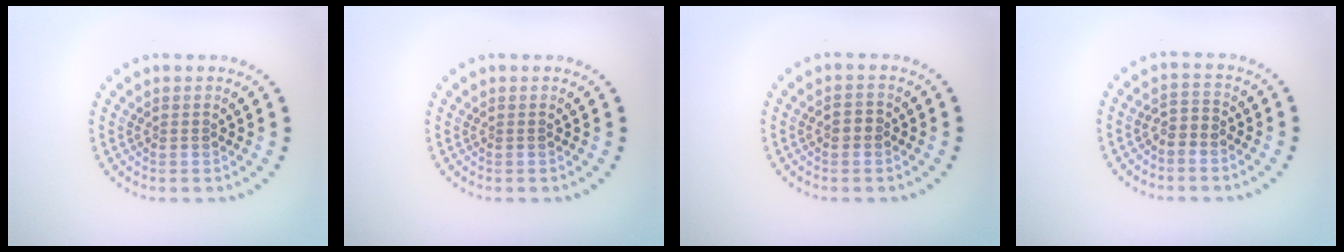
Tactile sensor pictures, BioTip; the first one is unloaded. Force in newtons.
{"total": 0.0}
{"total": 1.5, "press": 1.4, "slide": 0.3}
{"total": 1.8, "press": 1.4, "slide": 1.2}